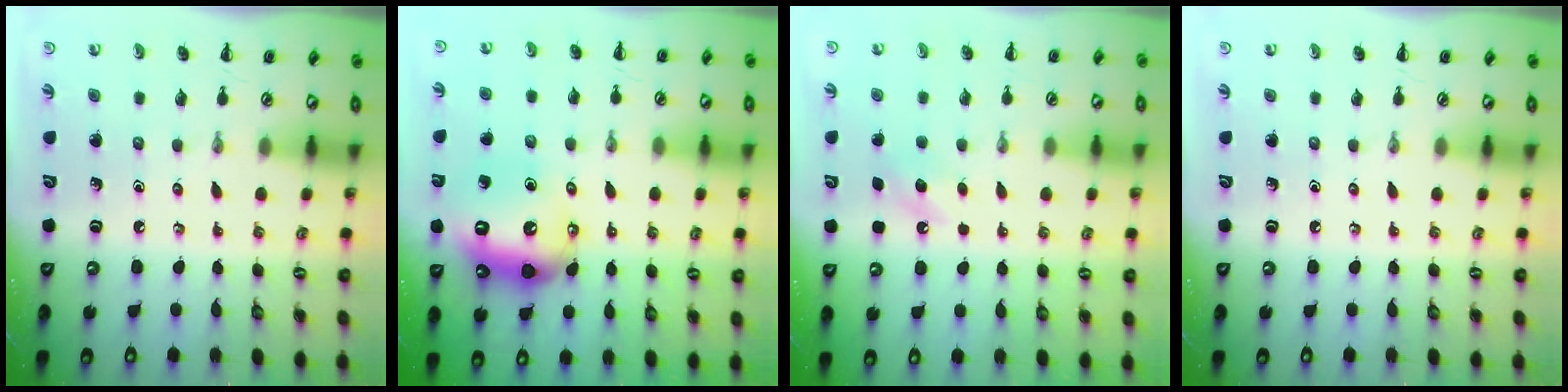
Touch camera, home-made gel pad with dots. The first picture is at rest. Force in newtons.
{"total": 12.0, "press": 11.9, "slide": 1.4}
{"total": 5.7, "press": 5.5, "slide": 1.6}
{"total": 0.0}